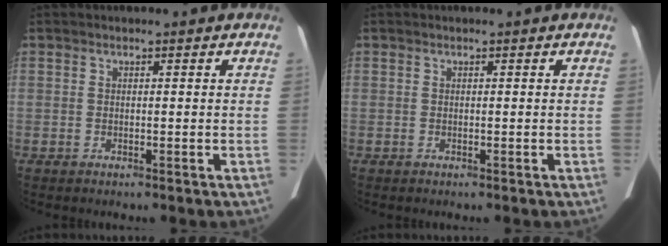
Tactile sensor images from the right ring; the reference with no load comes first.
{"total": 0.0}